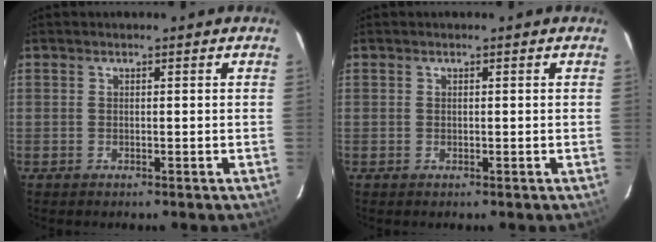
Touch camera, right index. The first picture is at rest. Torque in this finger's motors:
{"motor_torque": [-0.07, 0.07, -0.04, -0.01]}